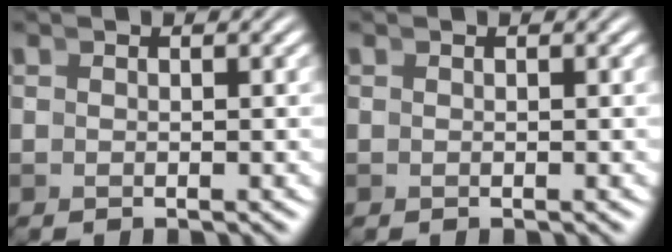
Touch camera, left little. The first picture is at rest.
{"total": 0.0}